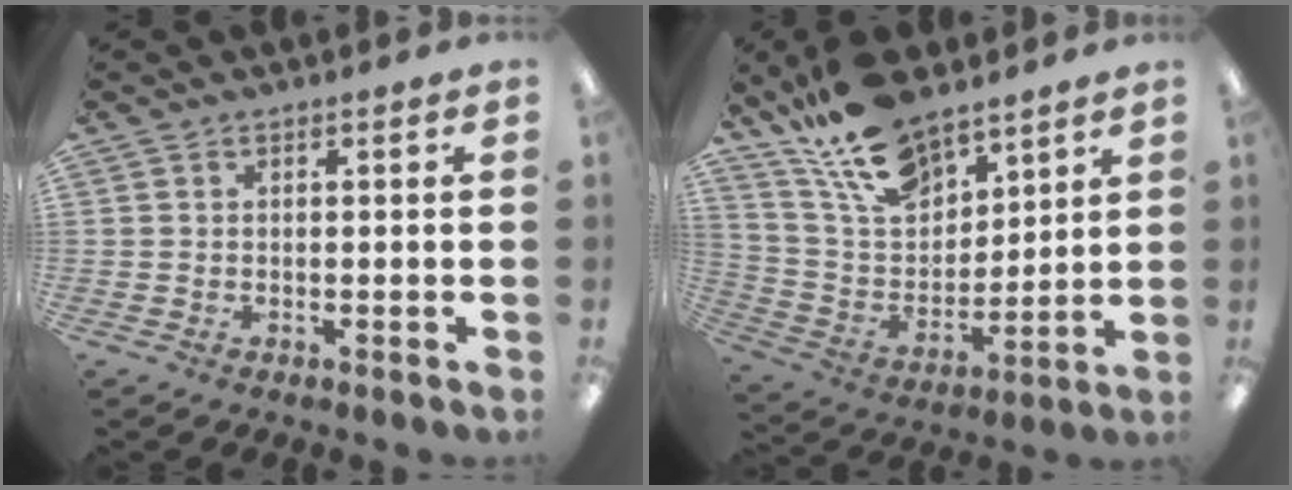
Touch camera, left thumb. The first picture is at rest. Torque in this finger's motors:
{"motor_torque": [0.35, 0.09, 1.50, -1.27, 0.23]}